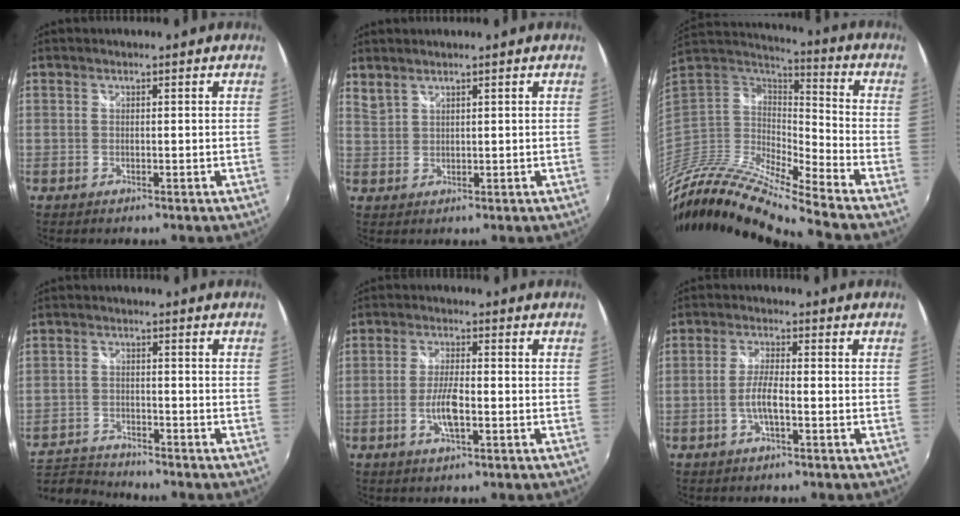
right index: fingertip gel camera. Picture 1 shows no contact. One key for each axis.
{"total": 1.7, "fx": 1.6, "fy": 0.3, "fz": 0.4, "tx": -0.007, "ty": 0.003, "tz": 0.034}
{"total": 22.4, "fx": -17.8, "fy": 3.3, "fz": 13.2, "tx": -0.266, "ty": -0.047, "tz": -0.342}
{"total": 9.3, "fx": -8.8, "fy": 2.2, "fz": 1.8, "tx": -0.069, "ty": -0.003, "tz": -0.164}
{"total": 5.1, "fx": -1.7, "fy": 1.1, "fz": 4.7, "tx": -0.098, "ty": 0.001, "tz": -0.034}
{"total": 3.8, "fx": -1.4, "fy": 0.4, "fz": 3.5, "tx": -0.077, "ty": 0.006, "tz": -0.027}